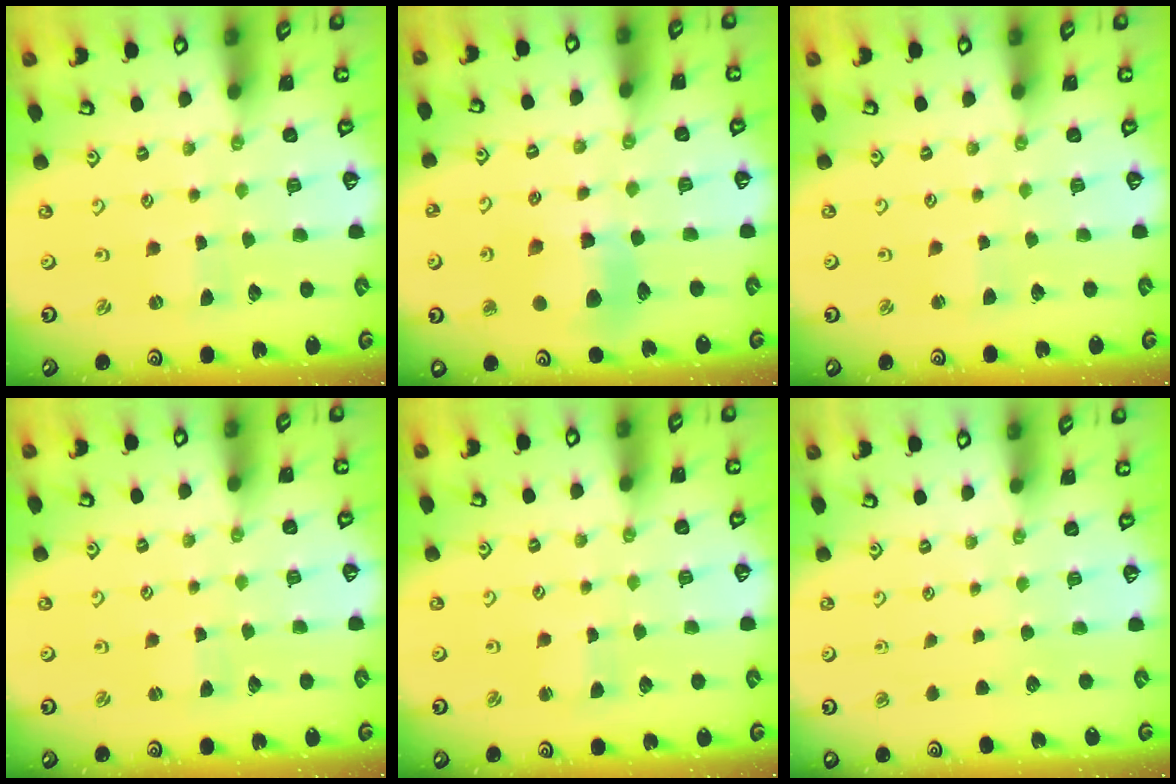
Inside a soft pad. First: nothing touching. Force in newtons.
{"total": 11.5, "press": 11.4, "slide": 1.5}
{"total": 2.1, "press": 2.0, "slide": 0.3}
{"total": 1.7, "press": 1.6, "slide": 0.3}
{"total": 2.2, "press": 2.1, "slide": 0.3}
{"total": 0.0}